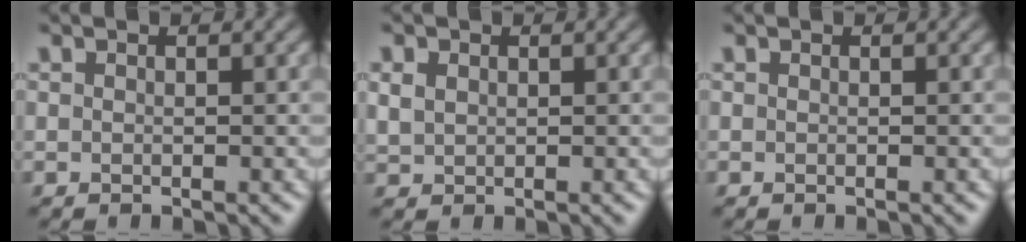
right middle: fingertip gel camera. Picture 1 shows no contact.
{"total": 1.6, "force": [0.6, 1.2, 0.8], "torque": [-0.019, 0.002, 0.015]}
{"total": 0.0}